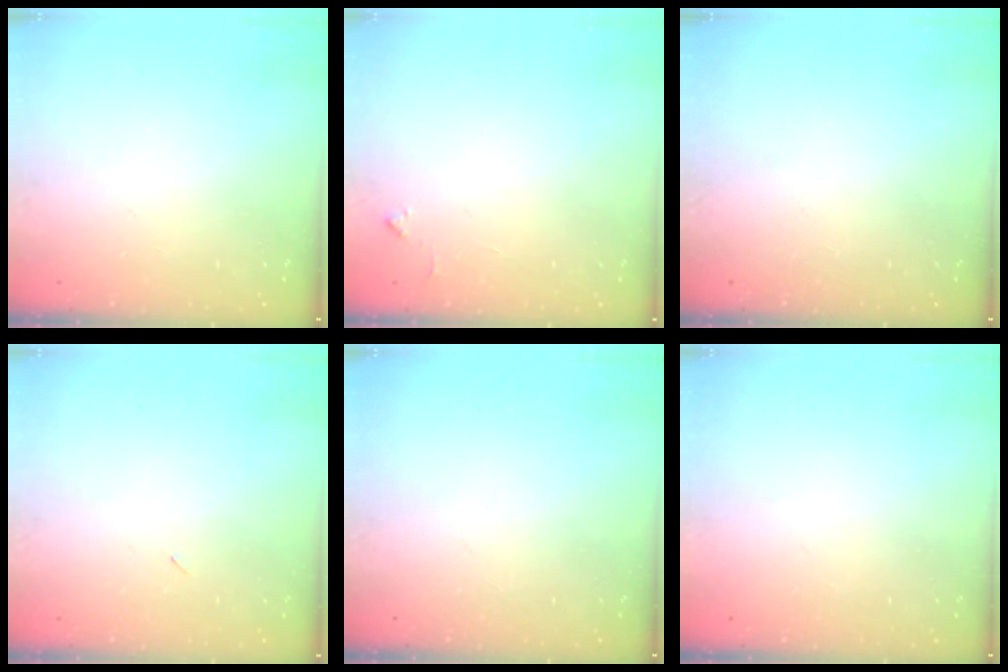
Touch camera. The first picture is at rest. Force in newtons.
{"total": 3.7, "press": 3.7, "slide": 0.5}
{"total": 0.0}
{"total": 2.3, "press": 1.9, "slide": 1.2}
{"total": 0.0}
{"total": 1.5, "press": 1.5, "slide": 0.1}